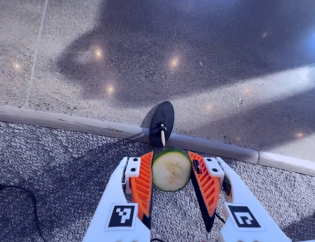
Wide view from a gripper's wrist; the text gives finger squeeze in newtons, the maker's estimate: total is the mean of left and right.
{"total": 10.3, "left": 10.5, "right": 10.2}